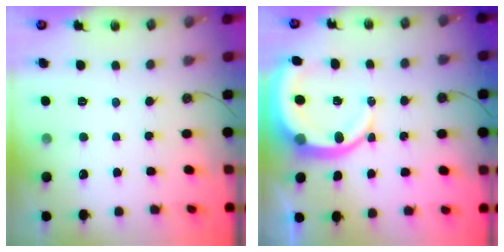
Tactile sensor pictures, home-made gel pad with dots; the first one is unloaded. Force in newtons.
{"total": 11.2, "press": 11.1, "slide": 1.3}